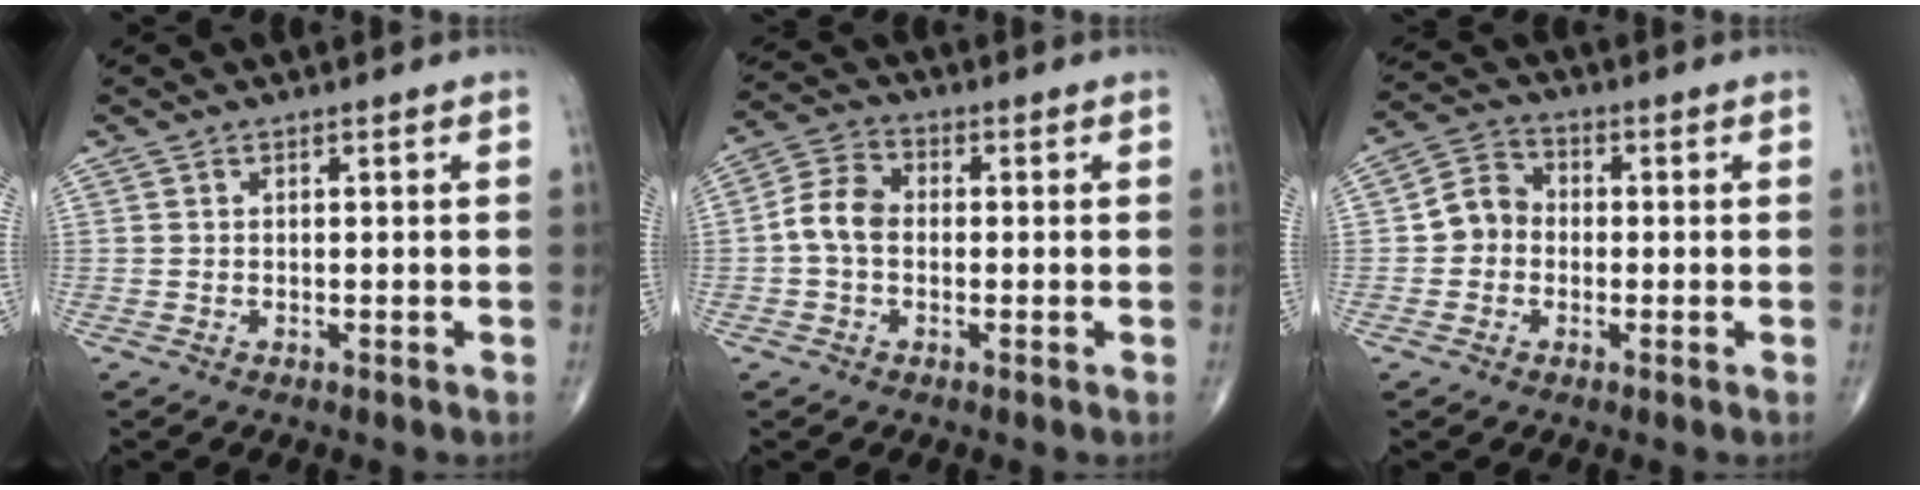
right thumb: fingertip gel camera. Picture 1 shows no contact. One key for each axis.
{"total": 6.5, "fx": -0.6, "fy": 4.7, "fz": 4.4, "tx": -0.081, "ty": 0.022, "tz": -0.023}
{"total": 6.0, "fx": -0.8, "fy": 5.3, "fz": 2.8, "tx": -0.028, "ty": 0.022, "tz": -0.028}